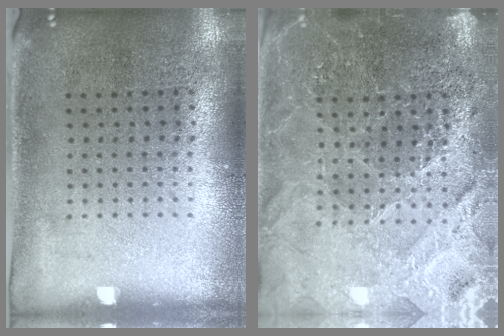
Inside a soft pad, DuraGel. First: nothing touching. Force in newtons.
{"total": 4.1, "press": 3.8, "slide": 1.4}